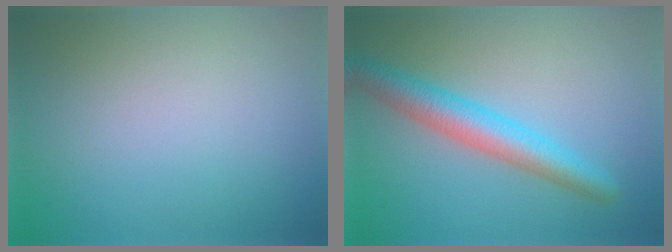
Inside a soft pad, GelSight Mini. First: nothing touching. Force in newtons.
{"total": 4.5, "press": 4.5, "slide": 0.0}